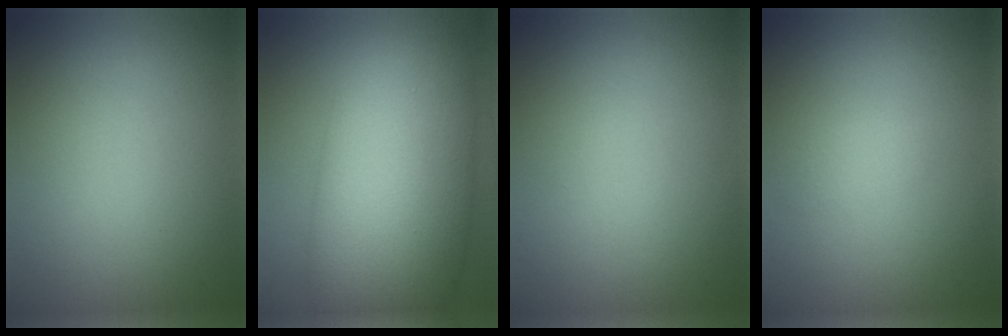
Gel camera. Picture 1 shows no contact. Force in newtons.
{"total": 13.6, "press": 13.6, "slide": 0.2}
{"total": 0.0}
{"total": 1.0, "press": 1.0, "slide": 0.1}